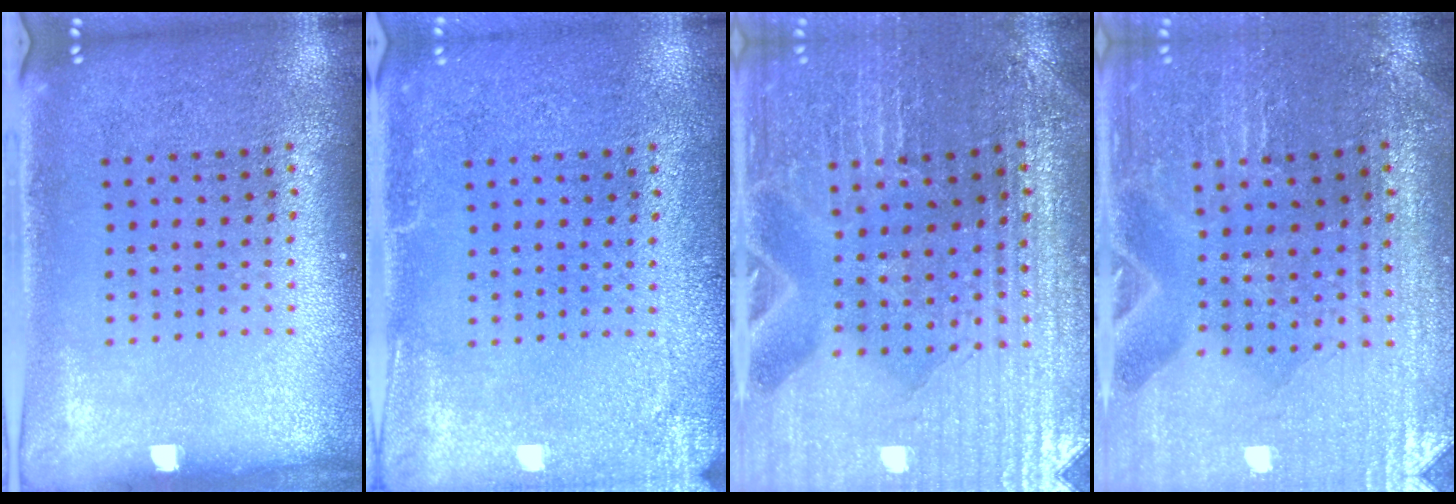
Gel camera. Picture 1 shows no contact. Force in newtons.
{"total": 2.3, "press": 2.3, "slide": 0.3}
{"total": 2.5, "press": 2.4, "slide": 0.4}
{"total": 1.2, "press": 1.2, "slide": 0.0}